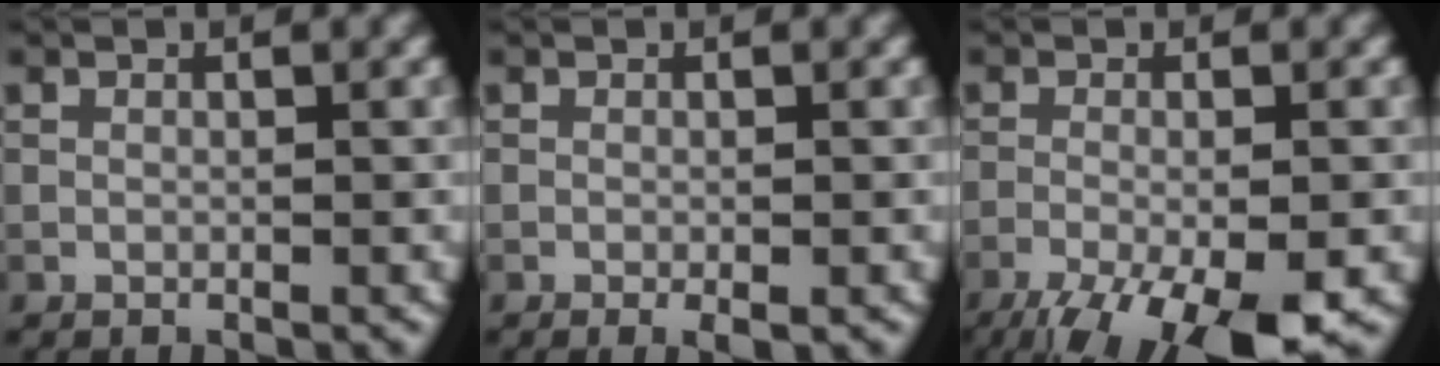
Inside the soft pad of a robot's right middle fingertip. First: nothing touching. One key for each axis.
{"total": 1.1, "fx": -0.5, "fy": 0.1, "fz": 1.0, "tx": -0.014, "ty": -0.006, "tz": -0.007}
{"total": 9.9, "fx": -6.2, "fy": 2.8, "fz": 7.1, "tx": -0.129, "ty": -0.038, "tz": -0.097}